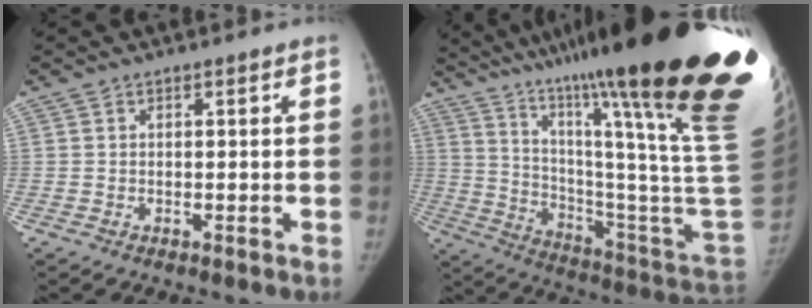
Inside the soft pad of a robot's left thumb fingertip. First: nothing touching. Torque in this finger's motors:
{"motor_torque": [2.57, -0.59, 2.77, 0.00, 0.23]}